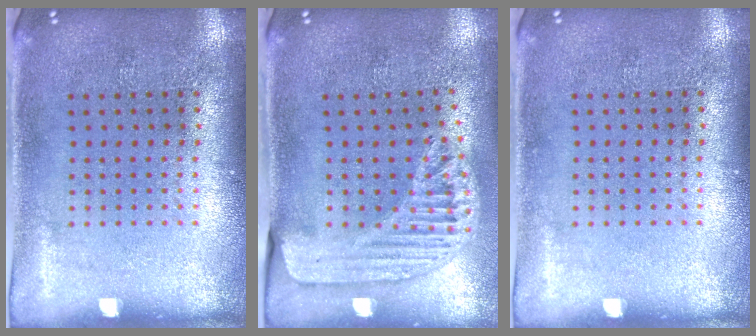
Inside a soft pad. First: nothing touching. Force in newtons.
{"total": 1.5, "press": 1.5, "slide": 0.3}
{"total": 0.0}